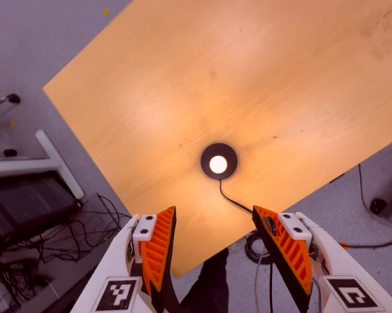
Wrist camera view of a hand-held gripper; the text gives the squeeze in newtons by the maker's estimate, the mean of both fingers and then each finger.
{"total": 0.0}